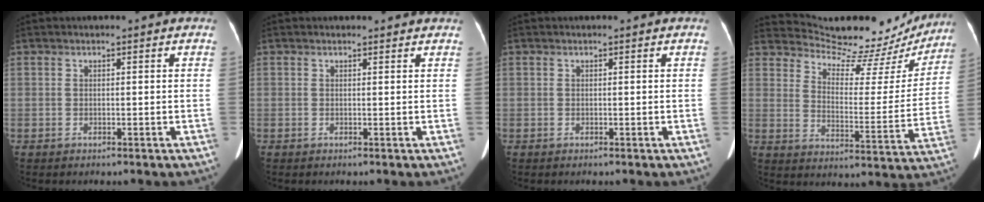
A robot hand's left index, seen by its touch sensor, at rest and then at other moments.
{"total": 1.8, "force": [1.5, 1.1, -0.2], "torque": [0.011, 0.006, 0.010]}
{"total": 0.0}
{"total": 19.3, "force": [18.6, 4.0, 3.0], "torque": [-0.031, -0.060, 0.231]}